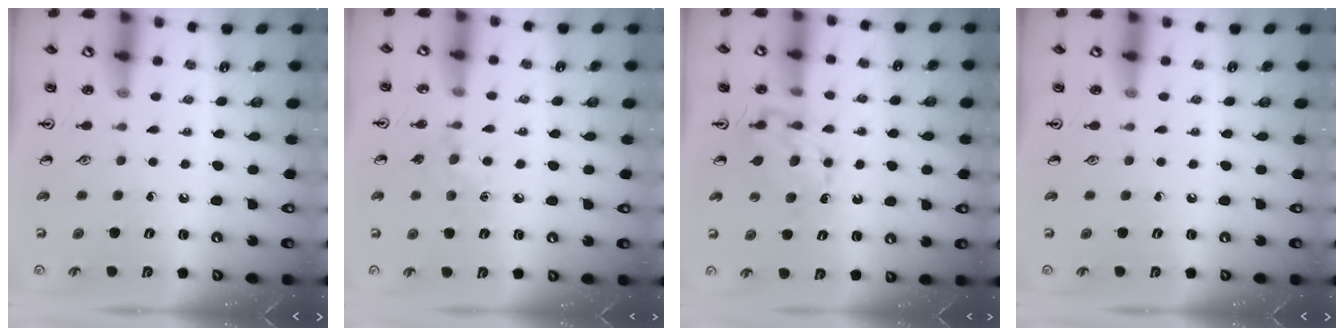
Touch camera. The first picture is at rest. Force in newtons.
{"total": 6.1, "press": 6.0, "slide": 0.9}
{"total": 6.5, "press": 6.5, "slide": 0.4}
{"total": 0.0}